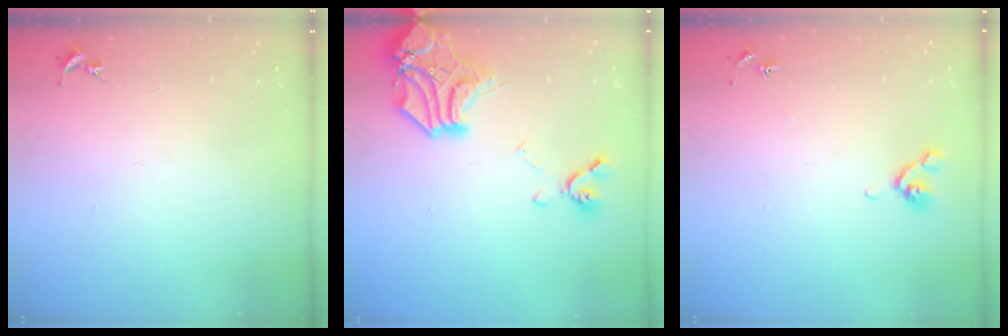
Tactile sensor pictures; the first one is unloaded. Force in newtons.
{"total": 17.6, "press": 17.6, "slide": 1.5}
{"total": 5.8, "press": 5.6, "slide": 1.7}